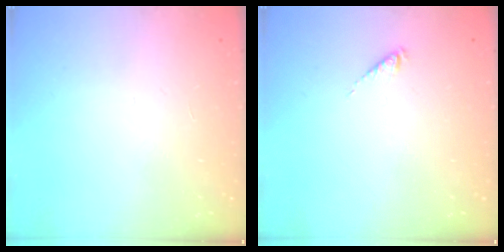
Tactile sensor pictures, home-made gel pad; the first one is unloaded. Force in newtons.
{"total": 1.0, "press": 1.0, "slide": 0.3}